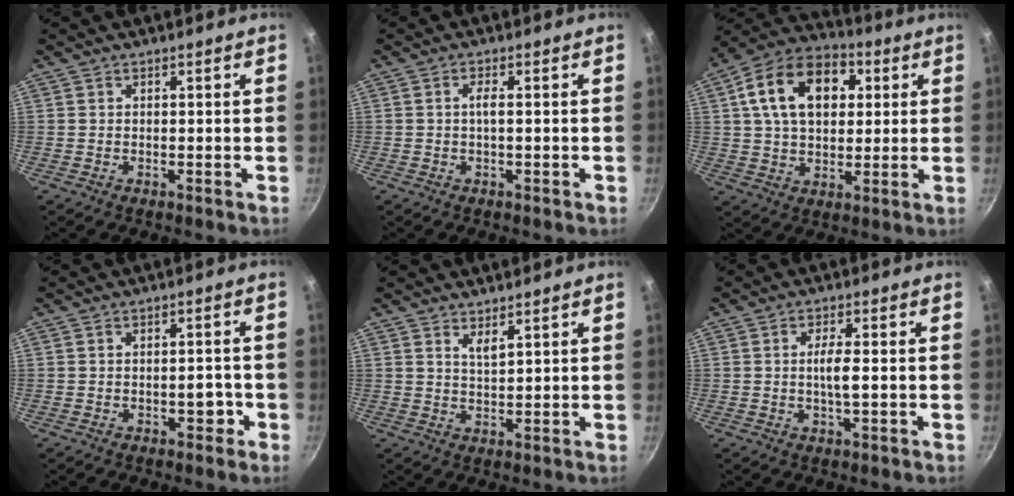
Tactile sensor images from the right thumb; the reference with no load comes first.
{"total": 1.7, "force": [-0.2, 0.4, 1.7], "torque": [-0.039, 0.006, -0.005]}
{"total": 17.7, "force": [4.7, 11.9, 12.2], "torque": [-0.181, 0.017, 0.065]}
{"total": 3.3, "force": [-1.5, 2.0, 2.1], "torque": [-0.005, 0.021, -0.019]}
{"total": 2.3, "force": [1.6, 0.5, 1.5], "torque": [-0.027, -0.015, 0.030]}
{"total": 3.9, "force": [-0.4, 0.9, 3.7], "torque": [-0.075, 0.006, -0.010]}